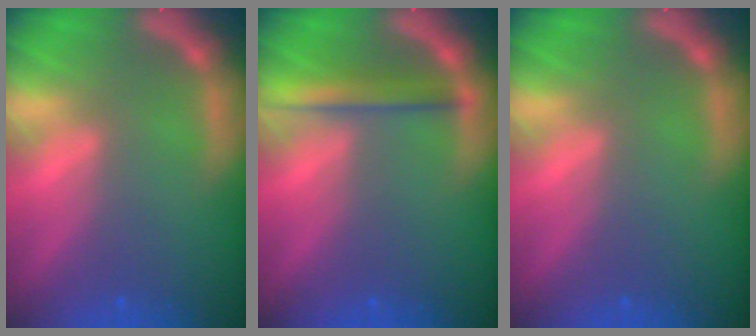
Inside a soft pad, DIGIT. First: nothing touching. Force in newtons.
{"total": 2.9}
{"total": 0.0}